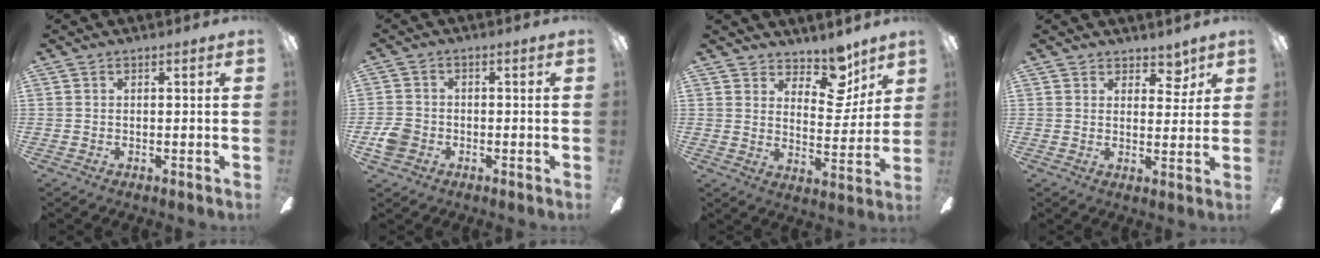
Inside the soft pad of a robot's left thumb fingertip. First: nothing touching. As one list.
[{"total": 4.9, "force": [-2.0, 3.9, 2.3], "torque": [-0.047, 0.014, -0.035]}, {"total": 11.1, "force": [8.5, 5.5, 4.5], "torque": [-0.058, -0.061, 0.153]}, {"total": 5.2, "force": [3.9, 3.3, 1.0], "torque": [0.004, -0.022, 0.065]}]